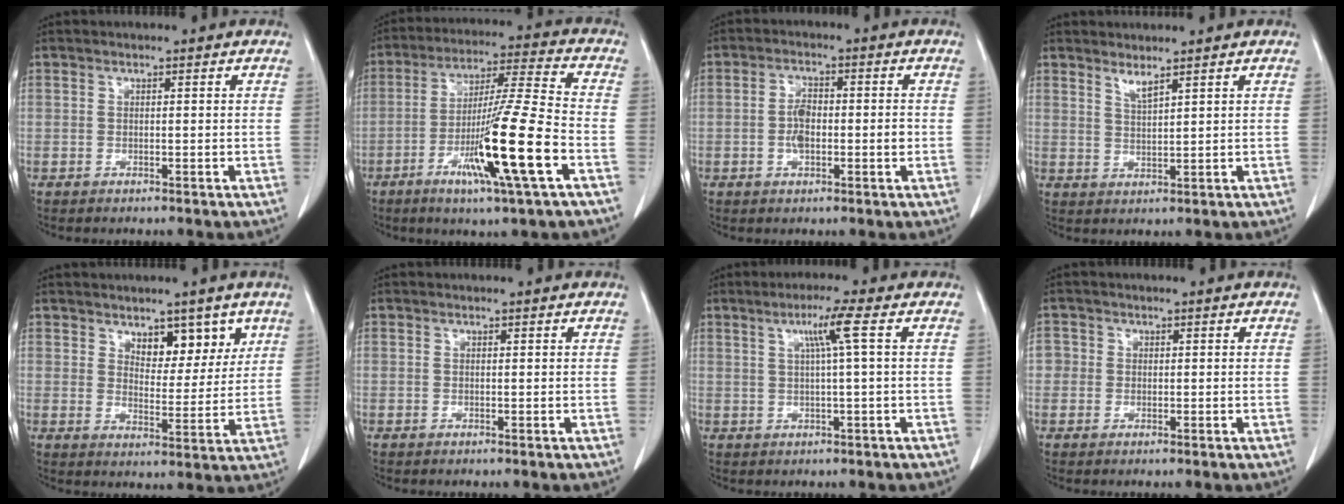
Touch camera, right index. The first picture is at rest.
{"total": 15.9, "force": [-5.8, -0.7, 14.8], "torque": [-0.273, -0.018, -0.105]}
{"total": 4.9, "force": [-0.7, 2.1, 4.3], "torque": [-0.090, 0.007, -0.013]}
{"total": 2.1, "force": [1.8, -0.1, 1.2], "torque": [-0.025, -0.012, 0.039]}
{"total": 6.8, "force": [4.2, 3.5, 4.1], "torque": [-0.044, -0.002, 0.065]}
{"total": 0.0}
{"total": 4.5, "force": [1.4, -1.1, 4.2], "torque": [-0.080, 0.004, 0.026]}
{"total": 2.3, "force": [0.0, 2.3, 0.4], "torque": [0.006, 0.004, -0.003]}